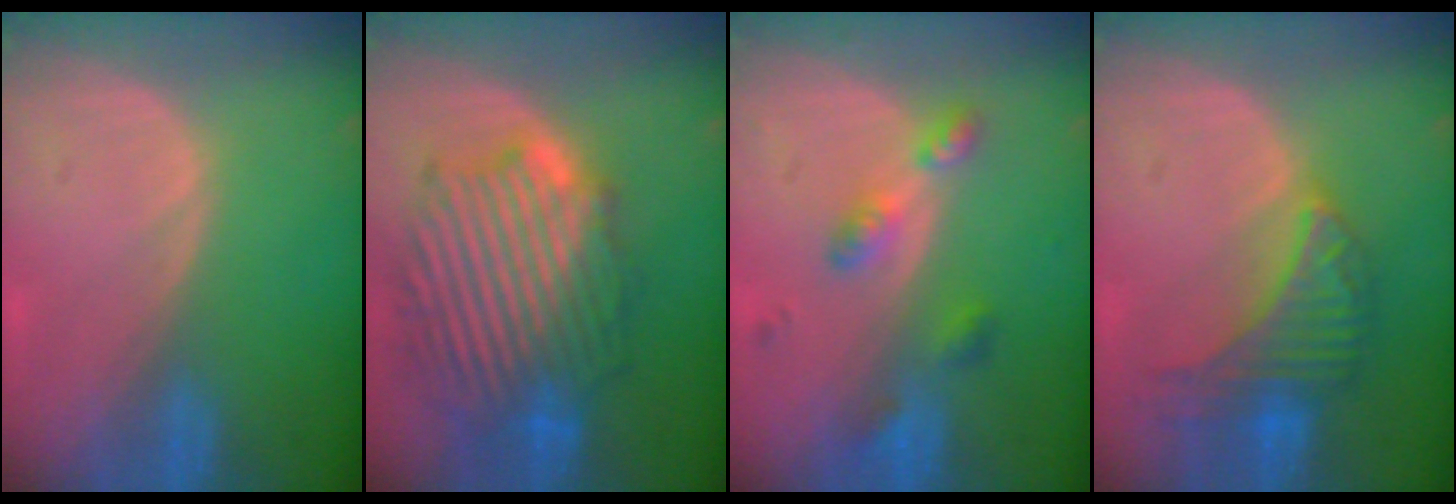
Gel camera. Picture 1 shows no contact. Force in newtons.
{"total": 13.2, "press": 13.2, "slide": 1.0}
{"total": 4.7, "press": 4.7, "slide": 0.2}
{"total": 7.2, "press": 7.2, "slide": 0.1}